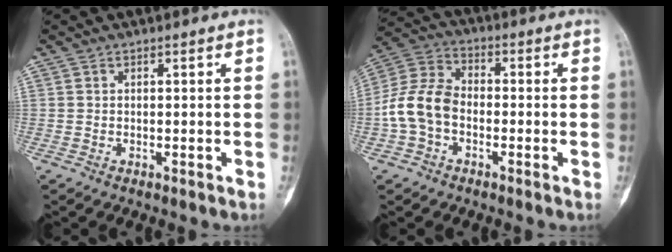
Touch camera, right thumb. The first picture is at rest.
{"total": 10.1, "force": [-2.4, 7.1, 6.8], "torque": [-0.136, 0.034, -0.057]}